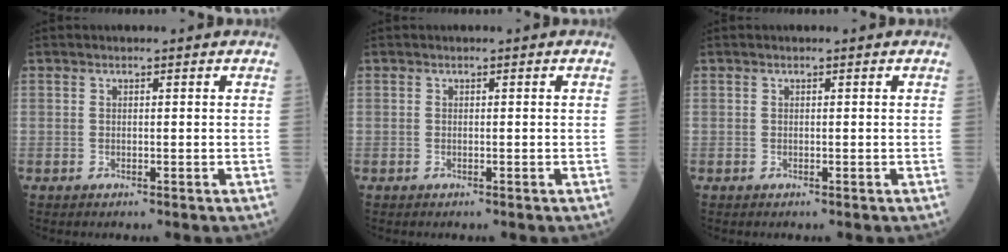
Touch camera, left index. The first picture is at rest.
{"total": 0.0}
{"total": 0.0}